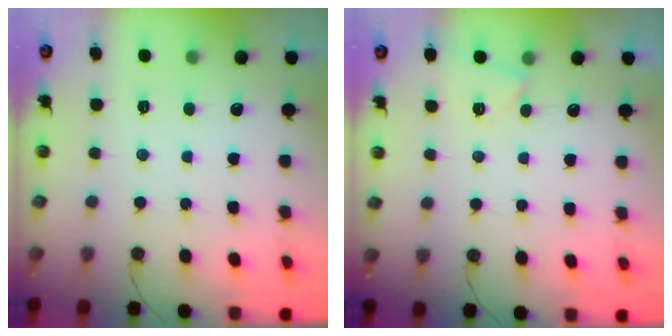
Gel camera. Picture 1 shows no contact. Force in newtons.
{"total": 3.4, "press": 2.1, "slide": 2.7}